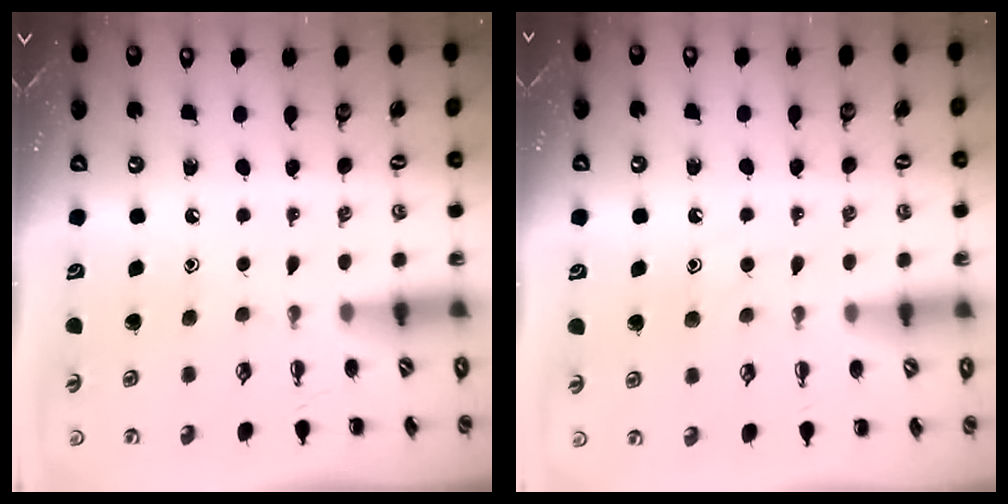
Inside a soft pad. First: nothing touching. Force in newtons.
{"total": 6.7, "press": 6.6, "slide": 1.0}